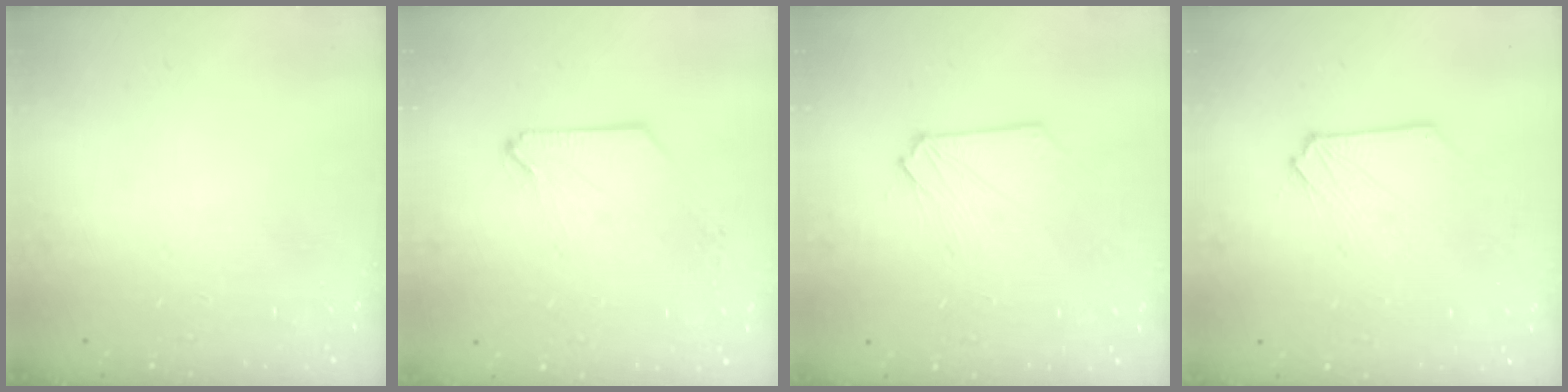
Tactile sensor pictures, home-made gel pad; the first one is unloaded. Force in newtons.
{"total": 0.0}
{"total": 0.0}
{"total": 0.5, "press": 0.5, "slide": 0.0}